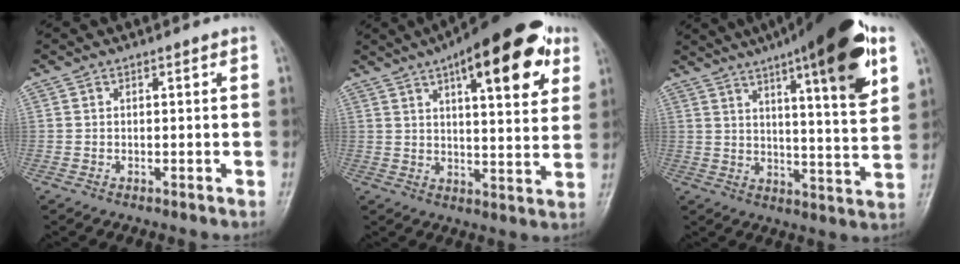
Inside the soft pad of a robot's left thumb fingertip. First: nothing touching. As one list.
[{"total": 20.5, "force": [10.0, 6.9, 16.5], "torque": [-0.209, -0.015, 0.136]}, {"total": 22.2, "force": [11.7, 4.5, 18.3], "torque": [-0.250, -0.029, 0.168]}]